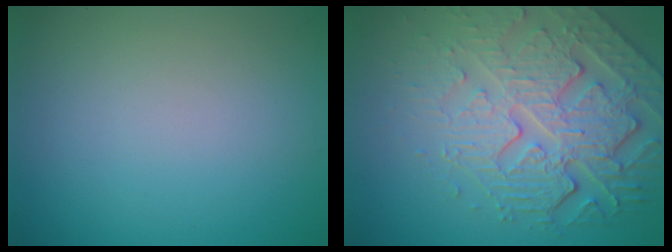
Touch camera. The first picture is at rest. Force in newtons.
{"total": 6.3, "press": 5.3, "slide": 3.5}